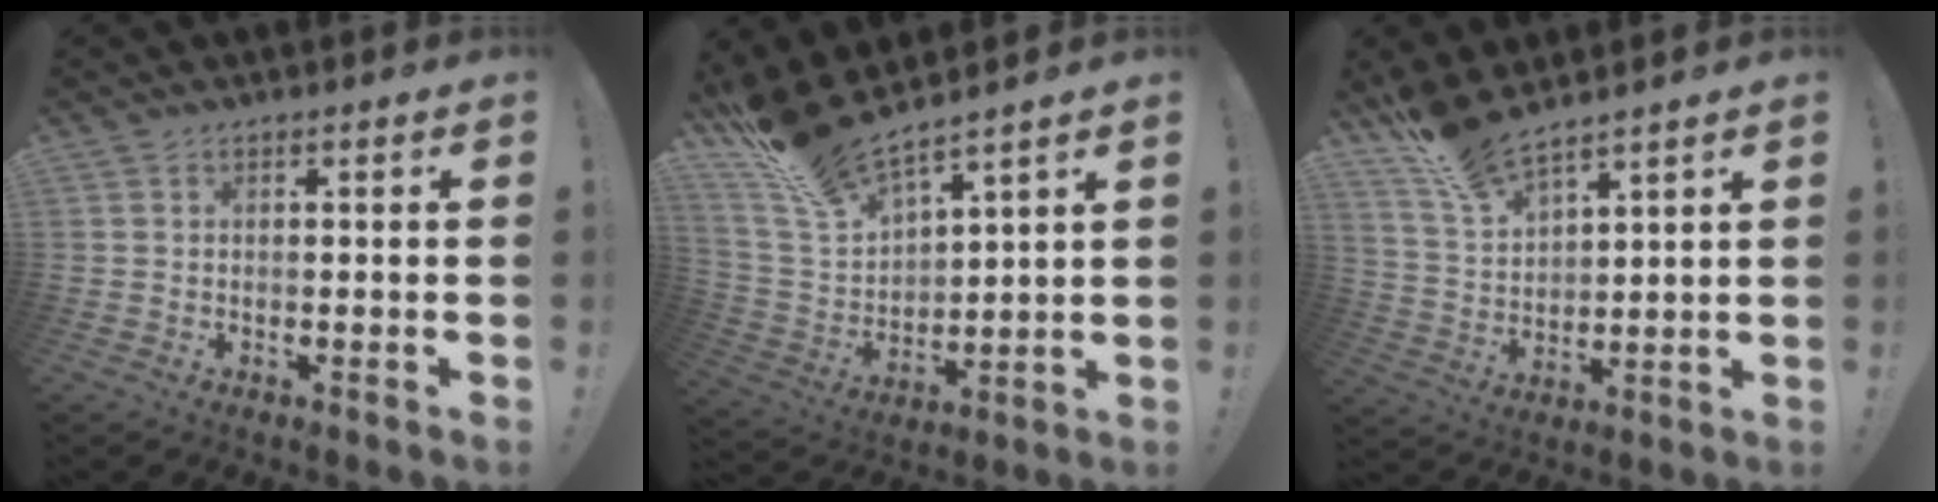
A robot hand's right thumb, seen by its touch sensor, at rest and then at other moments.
{"total": 13.6, "force": [12.3, 2.8, 5.1], "torque": [-0.113, -0.103, 0.222]}
{"total": 10.3, "force": [9.4, 2.0, 3.7], "torque": [-0.082, -0.066, 0.177]}